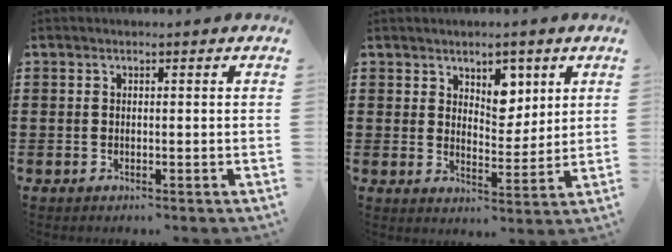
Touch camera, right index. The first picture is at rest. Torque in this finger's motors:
{"motor_torque": [0.08, 0.24, 0.26, 0.02]}